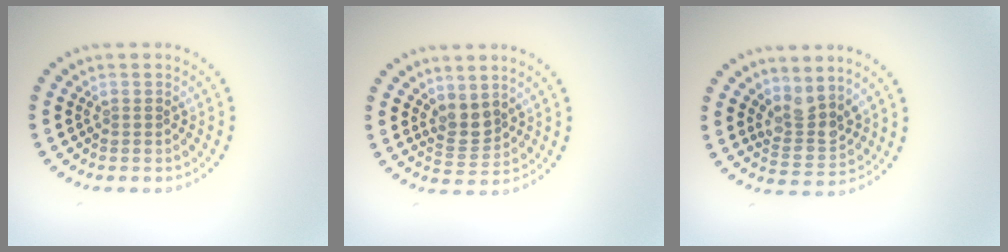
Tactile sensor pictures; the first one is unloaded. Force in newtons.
{"total": 2.2, "press": 1.8, "slide": 1.2}
{"total": 2.9, "press": 2.4, "slide": 1.6}